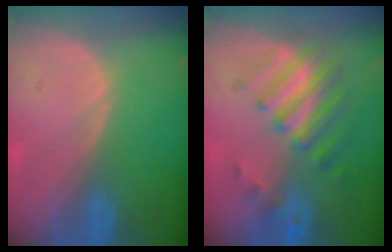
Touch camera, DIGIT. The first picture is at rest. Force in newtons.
{"total": 7.9, "press": 7.1, "slide": 3.5}